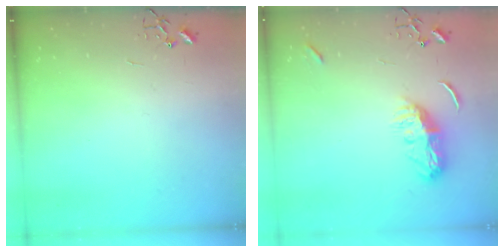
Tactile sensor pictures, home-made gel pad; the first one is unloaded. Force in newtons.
{"total": 9.1, "press": 9.1, "slide": 0.8}